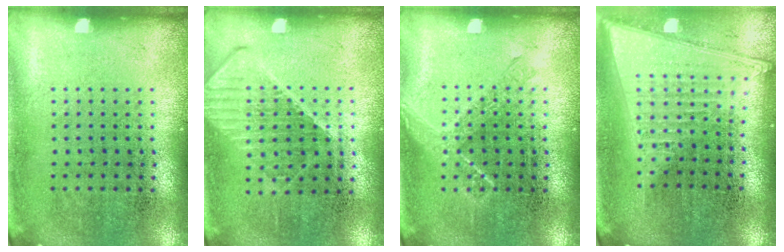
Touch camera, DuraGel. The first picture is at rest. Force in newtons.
{"total": 1.1, "press": 1.1, "slide": 0.4}
{"total": 1.9, "press": 1.8, "slide": 0.4}
{"total": 2.1, "press": 1.8, "slide": 1.2}